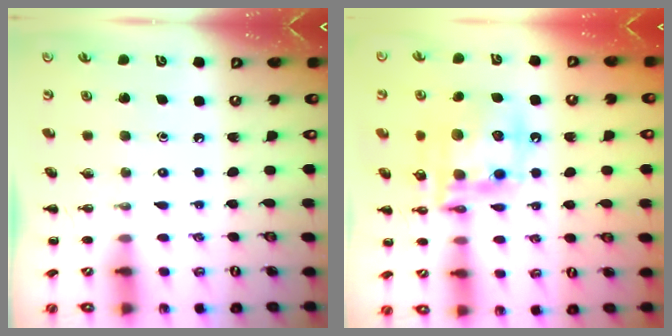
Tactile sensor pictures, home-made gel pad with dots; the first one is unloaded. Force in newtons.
{"total": 16.2, "press": 16.0, "slide": 3.0}